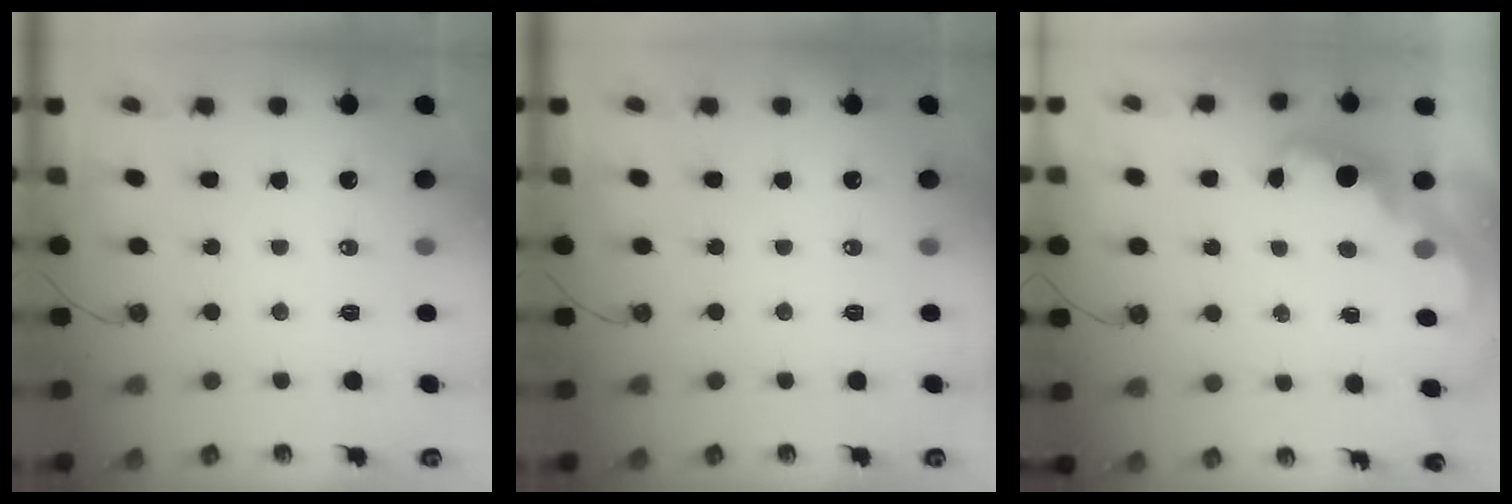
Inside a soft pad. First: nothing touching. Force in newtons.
{"total": 0.0}
{"total": 2.3, "press": 2.2, "slide": 0.5}